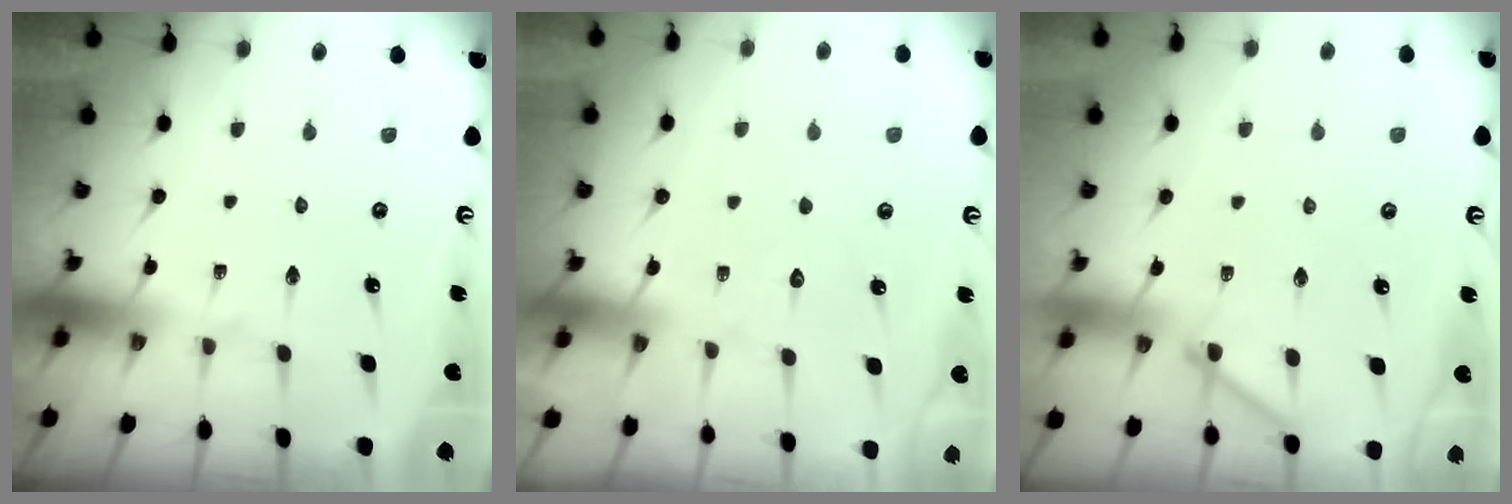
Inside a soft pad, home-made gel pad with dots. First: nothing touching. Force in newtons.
{"total": 5.7, "press": 5.6, "slide": 0.6}
{"total": 4.0, "press": 4.0, "slide": 0.5}